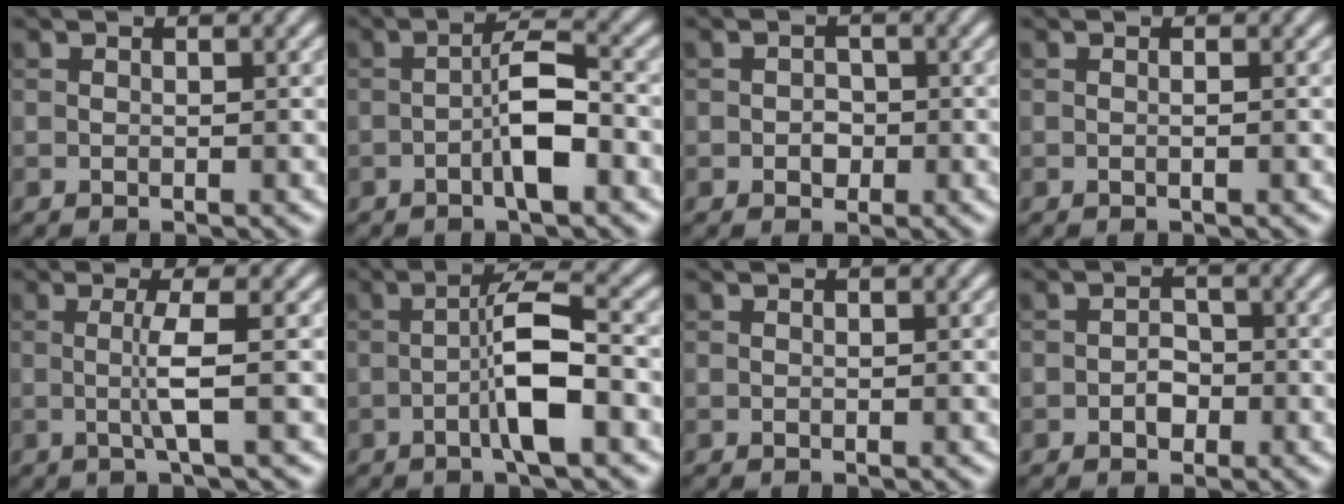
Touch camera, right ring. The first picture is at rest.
{"total": 4.0, "force": [-1.3, 0.9, 3.7], "torque": [-0.066, 0.011, -0.028]}
{"total": 1.4, "force": [-0.4, 1.1, 0.6], "torque": [-0.006, -0.001, -0.008]}
{"total": 0.5, "force": [0.0, 0.1, 0.5], "torque": [-0.006, 0.000, -0.002]}
{"total": 2.8, "force": [0.0, 0.2, 2.8], "torque": [-0.056, -0.005, -0.004]}
{"total": 5.1, "force": [-1.2, 0.8, 4.9], "torque": [-0.087, 0.015, -0.030]}
{"total": 0.0}
{"total": 1.6, "force": [-0.7, 1.2, 0.9], "torque": [-0.010, 0.002, -0.012]}